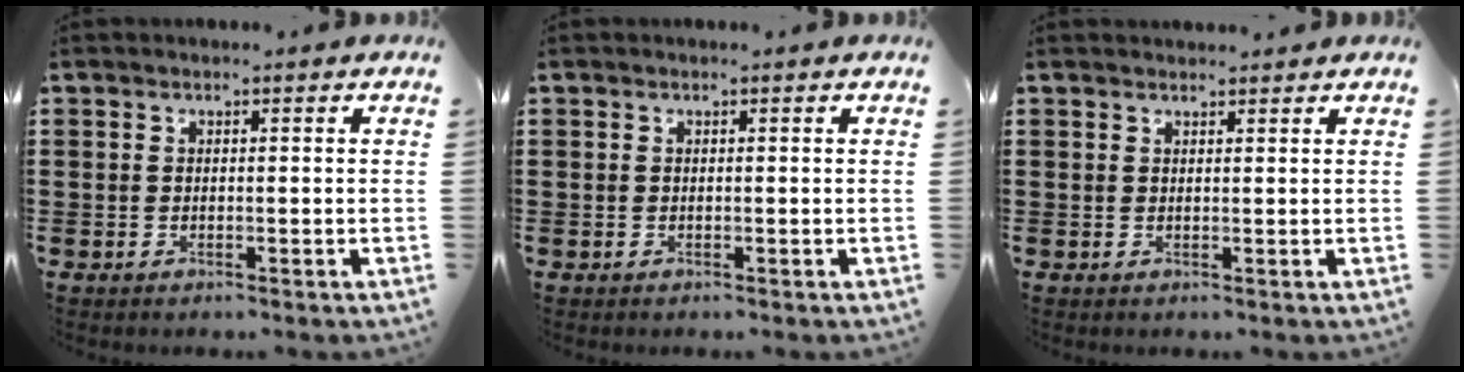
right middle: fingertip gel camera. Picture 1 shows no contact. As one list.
[{"total": 0.0}, {"total": 1.1, "force": [1.1, 0.1, 0.1], "torque": [0.005, -0.003, 0.018]}]